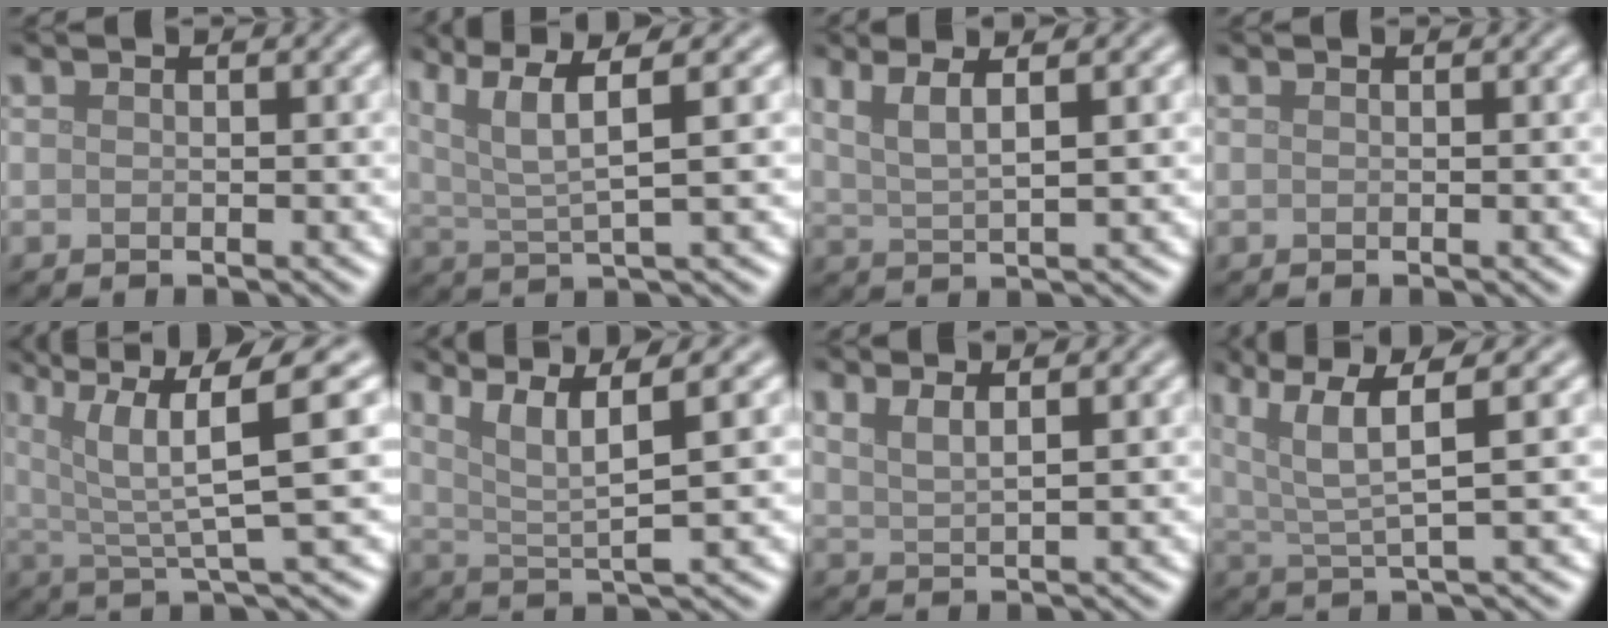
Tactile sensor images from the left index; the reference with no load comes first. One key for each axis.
{"total": 6.1, "fx": 3.1, "fy": 1.2, "fz": 5.2, "tx": -0.099, "ty": 0.012, "tz": 0.062}
{"total": 3.4, "fx": 1.6, "fy": 0.8, "fz": 2.9, "tx": -0.049, "ty": 0.004, "tz": 0.028}
{"total": 0.0}
{"total": 8.5, "fx": 3.5, "fy": 1.8, "fz": 7.6, "tx": -0.118, "ty": 0.012, "tz": 0.062}
{"total": 5.6, "fx": 2.8, "fy": 0.9, "fz": 4.8, "tx": -0.084, "ty": 0.010, "tz": 0.055}
{"total": 2.1, "fx": 1.3, "fy": 0.6, "fz": 1.5, "tx": -0.022, "ty": 0.001, "tz": 0.022}
{"total": 6.5, "fx": 3.2, "fy": 1.3, "fz": 5.5, "tx": -0.107, "ty": 0.013, "tz": 0.064}